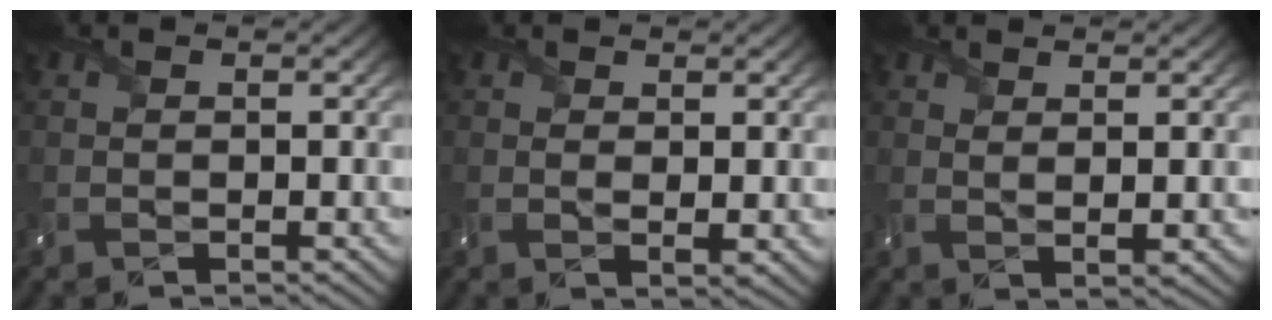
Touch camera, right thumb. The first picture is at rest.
{"total": 2.1, "force": [0.4, 0.8, 1.9], "torque": [-0.035, -0.008, 0.015]}
{"total": 1.9, "force": [1.2, -0.1, 1.5], "torque": [-0.032, -0.002, 0.027]}